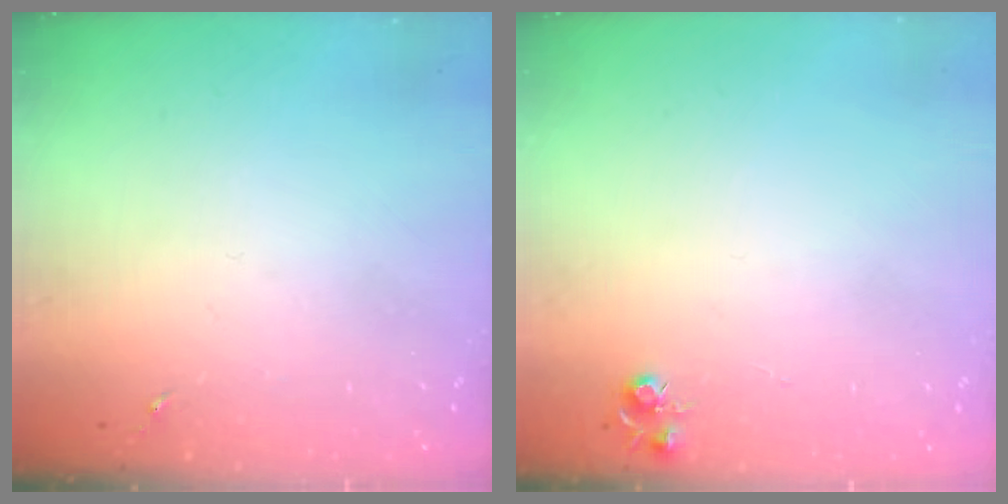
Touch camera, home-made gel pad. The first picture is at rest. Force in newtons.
{"total": 5.1, "press": 5.0, "slide": 0.5}